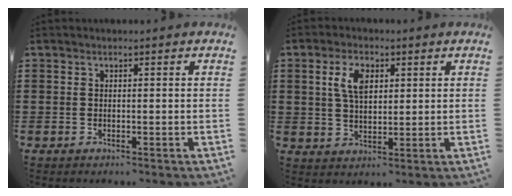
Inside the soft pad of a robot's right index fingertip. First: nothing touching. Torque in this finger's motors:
{"motor_torque": [0.27, 0.17, 0.15, 0.10]}